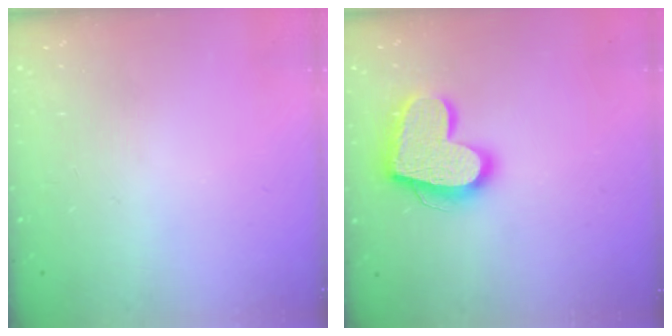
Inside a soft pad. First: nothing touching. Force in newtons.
{"total": 17.7, "press": 17.7, "slide": 1.5}